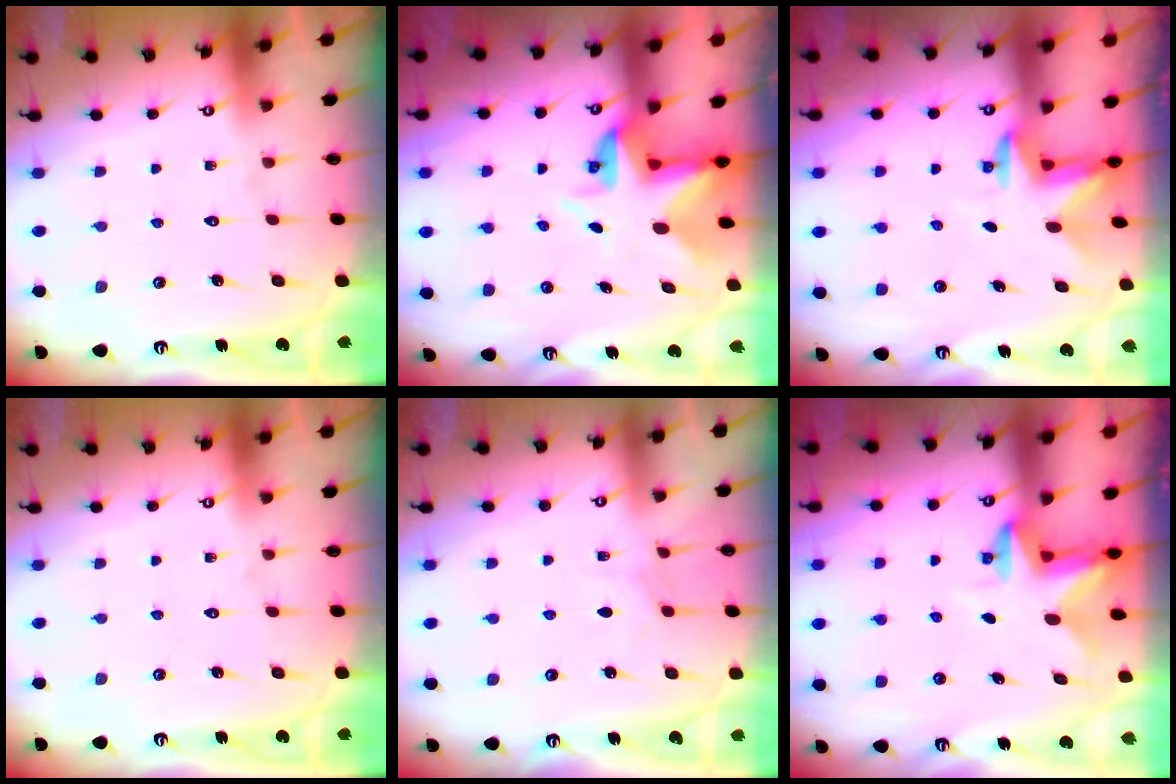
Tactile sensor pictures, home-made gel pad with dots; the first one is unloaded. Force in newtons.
{"total": 5.1, "press": 5.1, "slide": 0.4}
{"total": 2.8, "press": 2.8, "slide": 0.2}
{"total": 0.0}
{"total": 3.7, "press": 3.6, "slide": 0.5}
{"total": 2.7, "press": 2.6, "slide": 0.5}